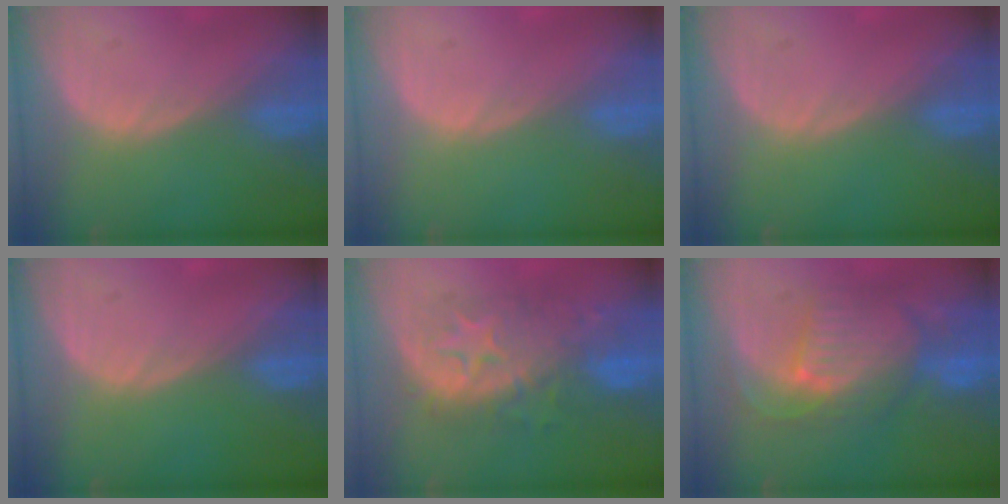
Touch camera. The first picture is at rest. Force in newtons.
{"total": 0.0}
{"total": 0.0}
{"total": 0.0}
{"total": 9.0, "press": 9.0, "slide": 0.3}
{"total": 9.8, "press": 9.0, "slide": 3.9}